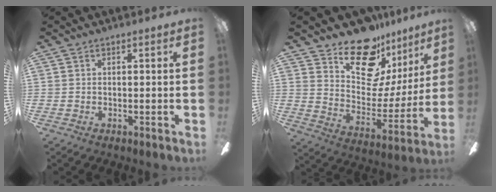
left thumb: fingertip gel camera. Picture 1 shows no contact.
{"total": 19.4, "force": [14.2, 9.9, 8.7], "torque": [-0.134, -0.103, 0.253]}